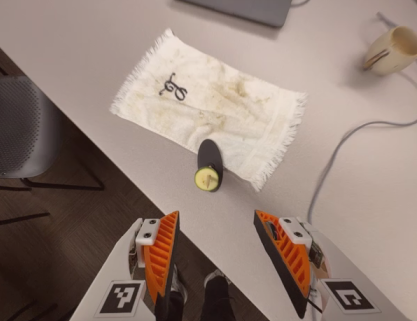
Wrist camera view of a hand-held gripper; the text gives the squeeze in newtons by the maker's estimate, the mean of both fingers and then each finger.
{"total": 0.0}